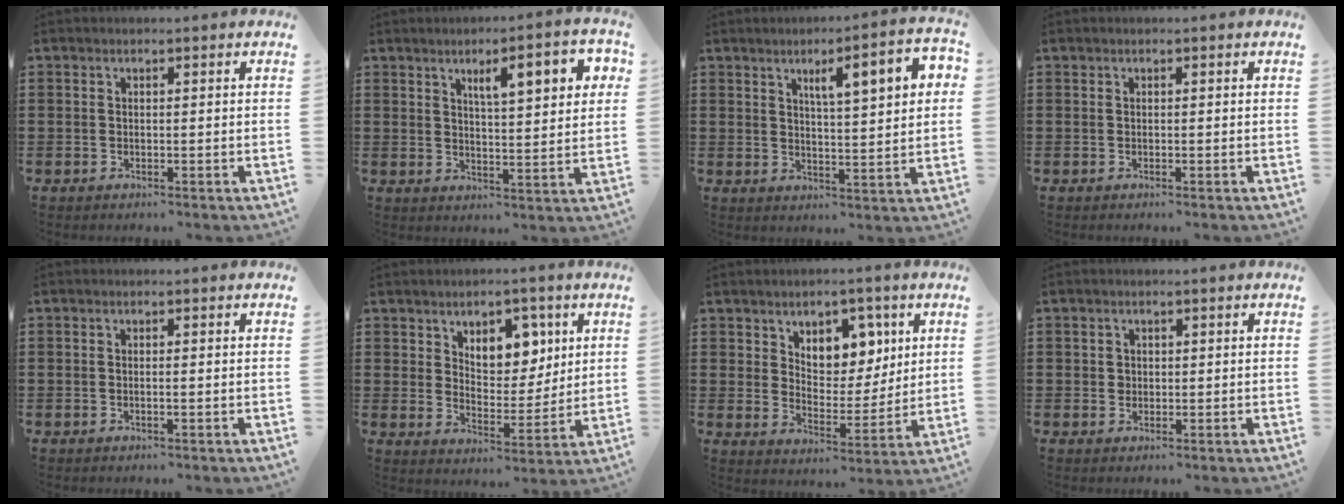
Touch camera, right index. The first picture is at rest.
{"total": 7.1, "force": [3.2, 1.8, 6.1], "torque": [-0.100, -0.003, 0.044]}
{"total": 7.3, "force": [2.8, 1.5, 6.5], "torque": [-0.108, -0.004, 0.037]}
{"total": 0.0}
{"total": 0.5, "force": [-0.2, -0.1, 0.5], "torque": [-0.008, -0.002, -0.004]}
{"total": 6.7, "force": [4.0, 4.6, 2.8], "torque": [-0.055, -0.006, 0.068]}
{"total": 6.7, "force": [4.2, 4.8, 2.0], "torque": [-0.053, -0.009, 0.073]}
{"total": 1.1, "force": [0.1, 1.0, 0.3], "torque": [-0.008, 0.005, 0.003]}